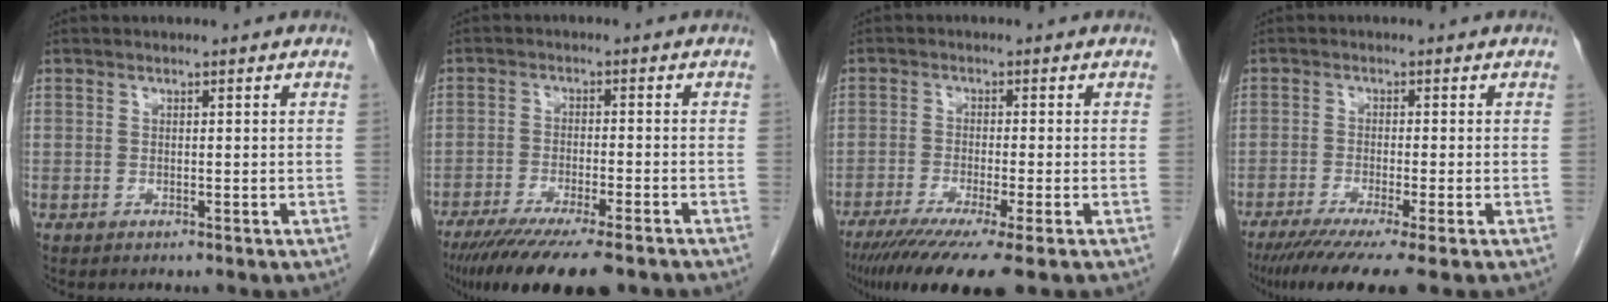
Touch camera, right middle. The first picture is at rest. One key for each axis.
{"total": 15.3, "fx": -11.8, "fy": 2.4, "fz": 9.3, "tx": -0.136, "ty": -0.032, "tz": -0.184}
{"total": 11.4, "fx": -8.0, "fy": 0.2, "fz": 8.1, "tx": -0.127, "ty": -0.031, "tz": -0.129}
{"total": 9.6, "fx": -6.9, "fy": -0.2, "fz": 6.7, "tx": -0.099, "ty": -0.025, "tz": -0.109}